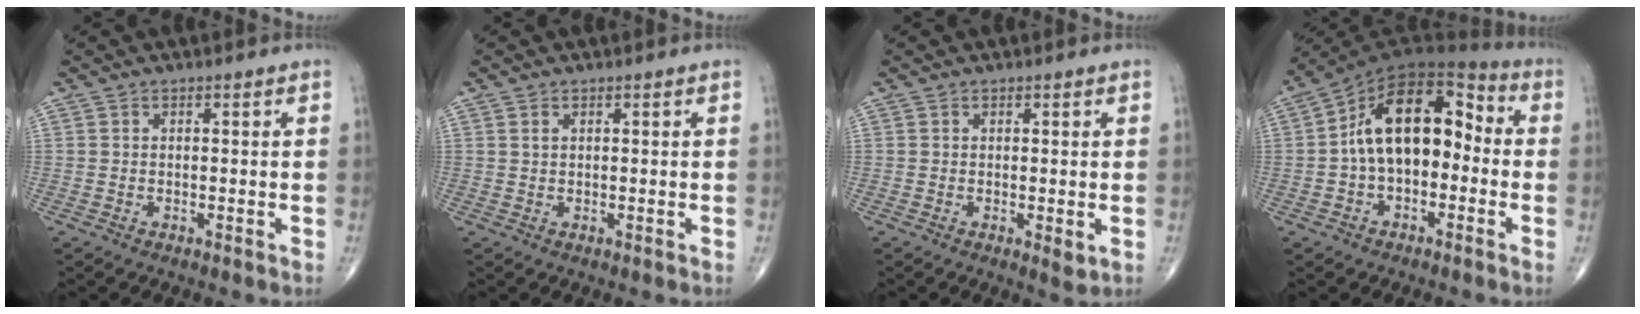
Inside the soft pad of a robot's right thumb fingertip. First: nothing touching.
{"total": 0.8, "force": [0.5, 0.5, 0.5], "torque": [-0.009, 0.001, 0.010]}
{"total": 2.1, "force": [-0.1, 0.4, 2.0], "torque": [-0.032, -0.010, 0.000]}
{"total": 16.1, "force": [-0.7, 9.8, 12.8], "torque": [-0.185, 0.053, -0.027]}